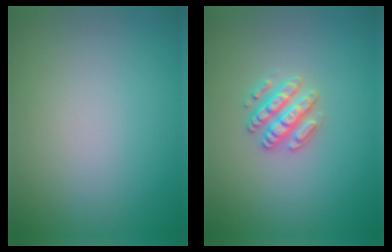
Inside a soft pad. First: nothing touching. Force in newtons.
{"total": 2.8, "press": 2.7, "slide": 0.6}